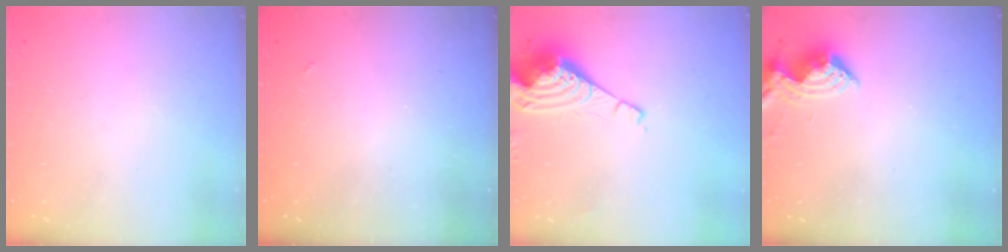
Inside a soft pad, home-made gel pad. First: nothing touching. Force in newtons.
{"total": 1.9, "press": 1.8, "slide": 0.4}
{"total": 10.1, "press": 10.0, "slide": 1.1}
{"total": 10.1, "press": 10.1, "slide": 0.4}